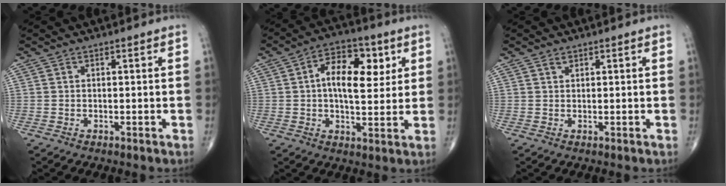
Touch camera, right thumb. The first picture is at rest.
{"total": 12.3, "force": [2.9, 6.7, 9.9], "torque": [-0.127, 0.001, 0.038]}
{"total": 1.0, "force": [0.7, 0.5, 0.4], "torque": [-0.005, -0.002, 0.011]}